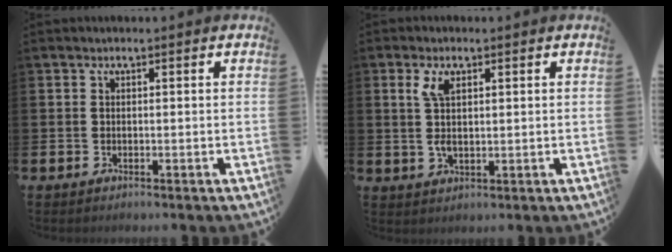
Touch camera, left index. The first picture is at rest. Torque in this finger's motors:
{"motor_torque": [0.37, -0.10, 0.20, 0.06]}